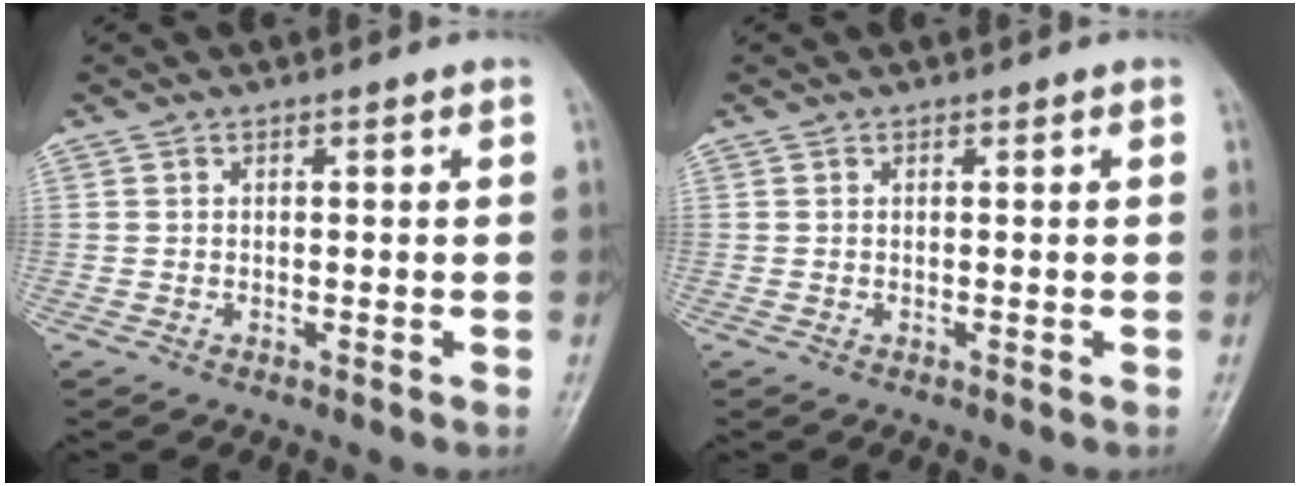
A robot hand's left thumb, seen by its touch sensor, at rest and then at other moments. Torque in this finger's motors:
{"motor_torque": [0.00, 0.00, 0.00, 0.00, 0.00]}